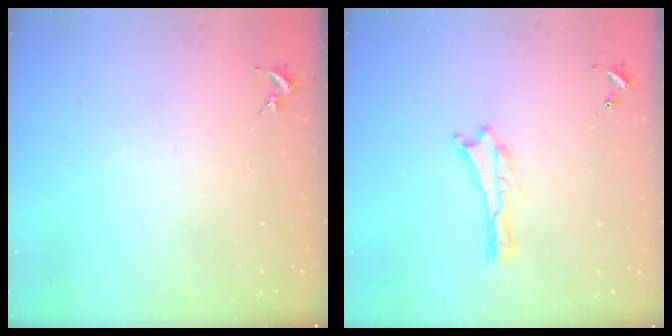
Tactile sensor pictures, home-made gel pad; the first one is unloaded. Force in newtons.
{"total": 0.0}